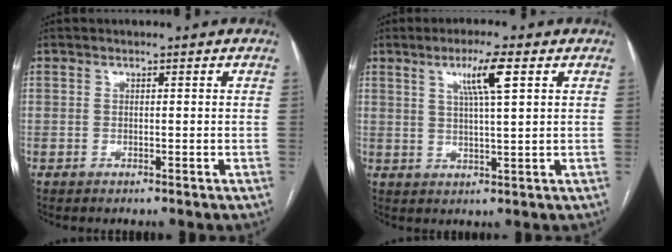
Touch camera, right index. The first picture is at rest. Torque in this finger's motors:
{"motor_torque": [0.99, 0.42, 0.17, 0.09]}